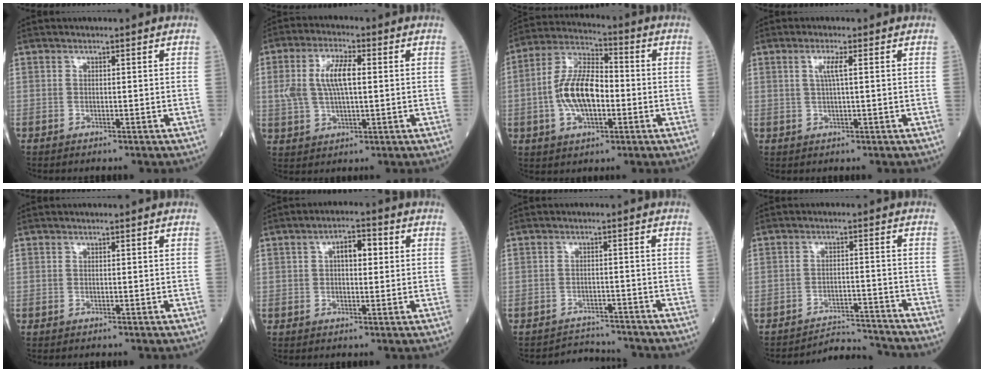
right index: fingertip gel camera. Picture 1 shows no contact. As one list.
[{"total": 8.1, "force": [1.3, 2.9, 7.5], "torque": [-0.162, 0.017, 0.029]}, {"total": 11.7, "force": [-1.6, 5.0, 10.5], "torque": [-0.221, 0.015, -0.031]}, {"total": 2.6, "force": [0.7, -0.1, 2.5], "torque": [-0.055, 0.001, 0.014]}, {"total": 0.0}, {"total": 4.5, "force": [1.0, 1.9, 3.9], "torque": [-0.064, 0.015, 0.014]}, {"total": 4.1, "force": [-3.9, 0.7, -1.2], "torque": [0.016, 0.013, -0.054]}, {"total": 6.4, "force": [-6.2, -1.2, -1.4], "torque": [0.019, 0.004, -0.096]}]